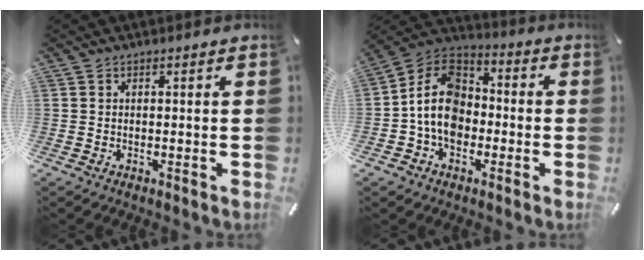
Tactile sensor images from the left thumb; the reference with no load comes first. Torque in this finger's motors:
{"motor_torque": [1.44, 2.77, 0.65, 0.36, 0.19]}